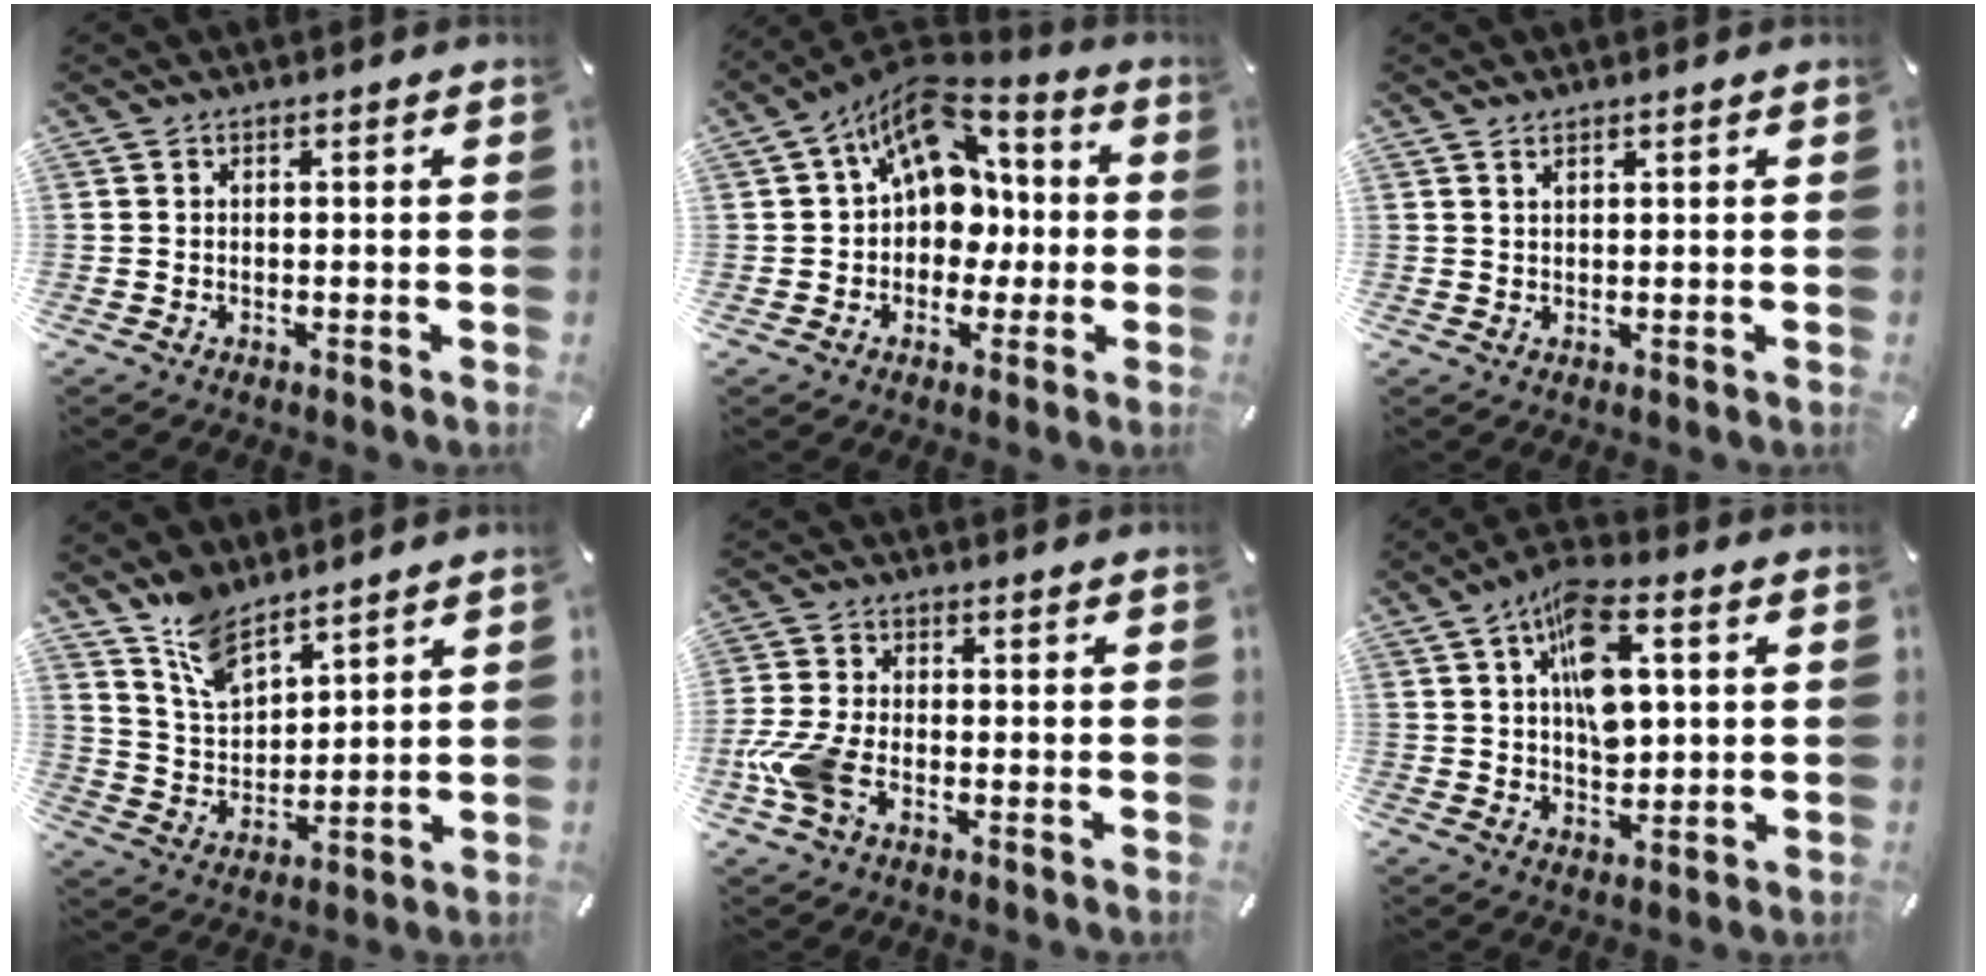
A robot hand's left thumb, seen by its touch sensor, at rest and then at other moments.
{"total": 15.1, "force": [3.8, 11.3, 9.2], "torque": [-0.151, -0.027, 0.068]}
{"total": 1.0, "force": [0.8, 0.3, 0.5], "torque": [-0.011, -0.001, 0.014]}
{"total": 9.5, "force": [7.7, 4.3, 3.5], "torque": [-0.096, -0.035, 0.150]}
{"total": 8.1, "force": [-2.9, 4.9, 5.8], "torque": [-0.135, 0.004, -0.053]}
{"total": 12.0, "force": [3.4, 6.9, 9.2], "torque": [-0.156, 0.003, 0.061]}